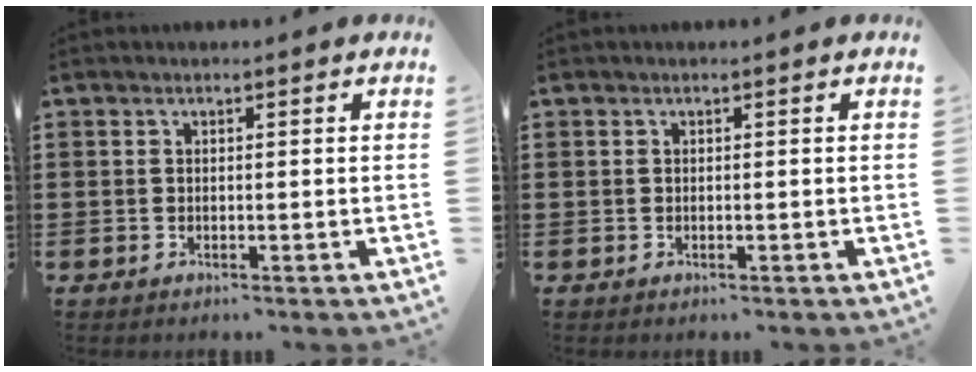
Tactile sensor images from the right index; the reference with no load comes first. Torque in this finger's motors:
{"motor_torque": [0.03, 0.07, 0.04, 0.00]}